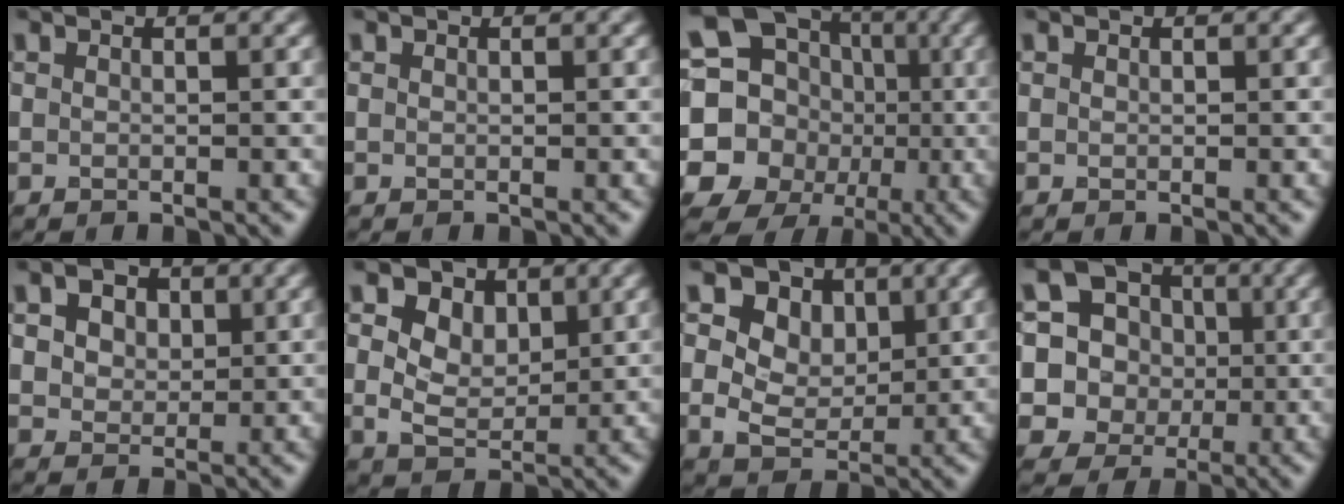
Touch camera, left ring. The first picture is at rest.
{"total": 0.0}
{"total": 18.9, "force": [-2.1, 17.5, 6.8], "torque": [-0.158, -0.007, -0.074]}
{"total": 0.0}
{"total": 5.9, "force": [2.7, 4.2, 3.1], "torque": [-0.063, 0.018, 0.028]}
{"total": 7.2, "force": [3.1, 4.8, 4.4], "torque": [-0.085, 0.019, 0.024]}
{"total": 9.4, "force": [3.7, 6.7, 5.4], "torque": [-0.092, 0.027, 0.033]}
{"total": 15.5, "force": [1.8, 14.6, 4.9], "torque": [-0.135, 0.022, 0.013]}